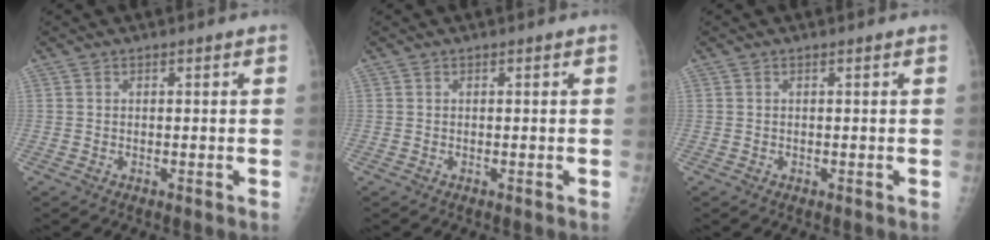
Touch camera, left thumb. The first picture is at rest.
{"total": 0.0}
{"total": 0.0}